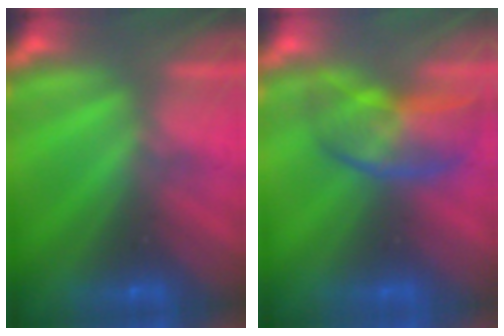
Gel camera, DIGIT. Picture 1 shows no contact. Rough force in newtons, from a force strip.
{"total": 2.7}